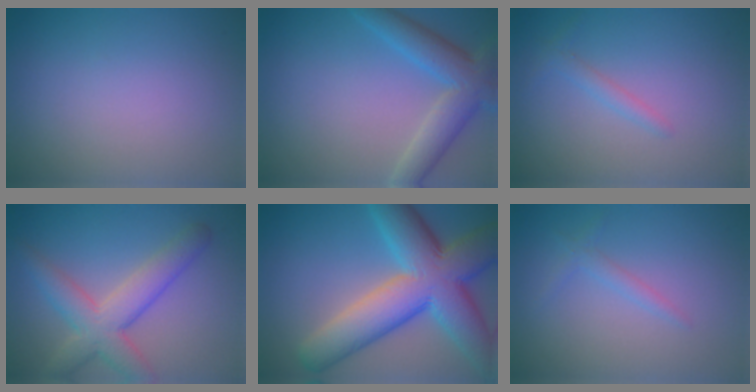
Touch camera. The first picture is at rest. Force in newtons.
{"total": 5.3, "press": 5.3, "slide": 0.4}
{"total": 1.2, "press": 1.2, "slide": 0.1}
{"total": 5.6, "press": 5.6, "slide": 0.2}
{"total": 12.0, "press": 11.9, "slide": 0.6}
{"total": 1.1, "press": 1.1, "slide": 0.1}